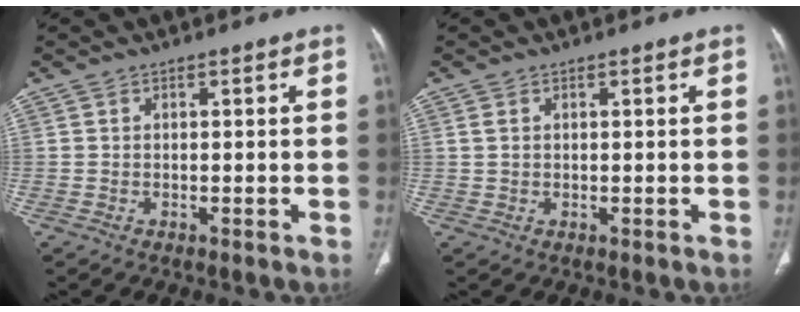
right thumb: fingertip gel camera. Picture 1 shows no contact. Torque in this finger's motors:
{"motor_torque": [0.05, -0.22, -0.15, 0.00, -0.07]}